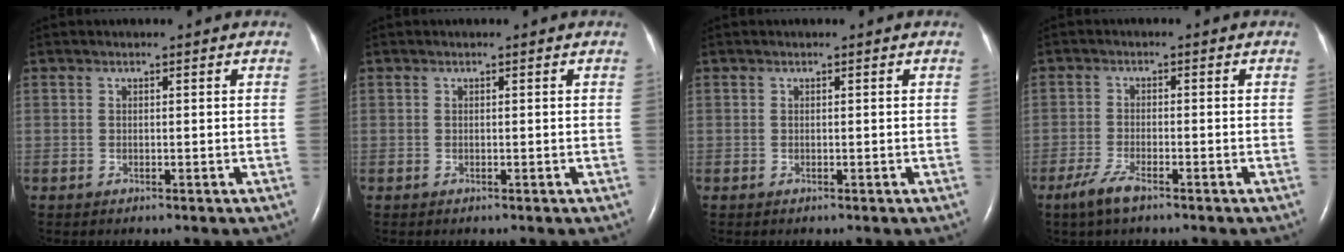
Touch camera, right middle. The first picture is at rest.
{"total": 0.0}
{"total": 0.0}
{"total": 3.8, "force": [-2.7, 0.6, 2.6], "torque": [-0.066, -0.007, -0.052]}